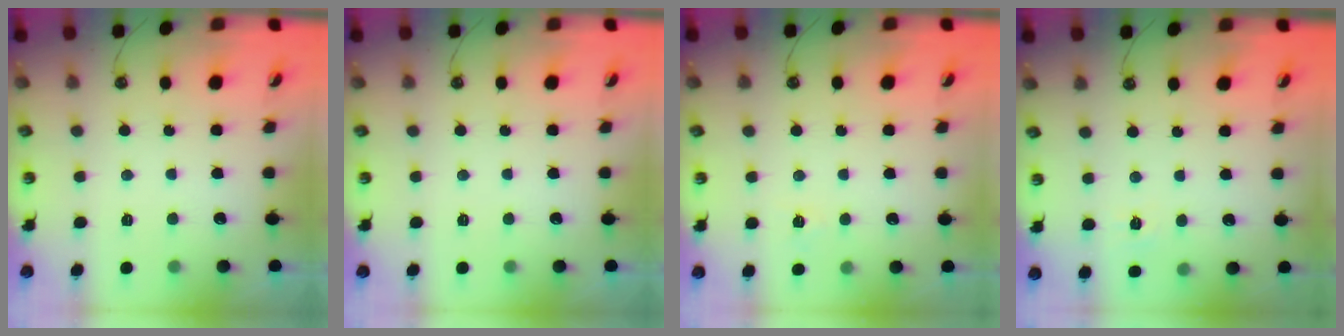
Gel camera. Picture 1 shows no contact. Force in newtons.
{"total": 0.0}
{"total": 3.9, "press": 3.9, "slide": 0.5}
{"total": 4.0, "press": 4.0, "slide": 0.5}